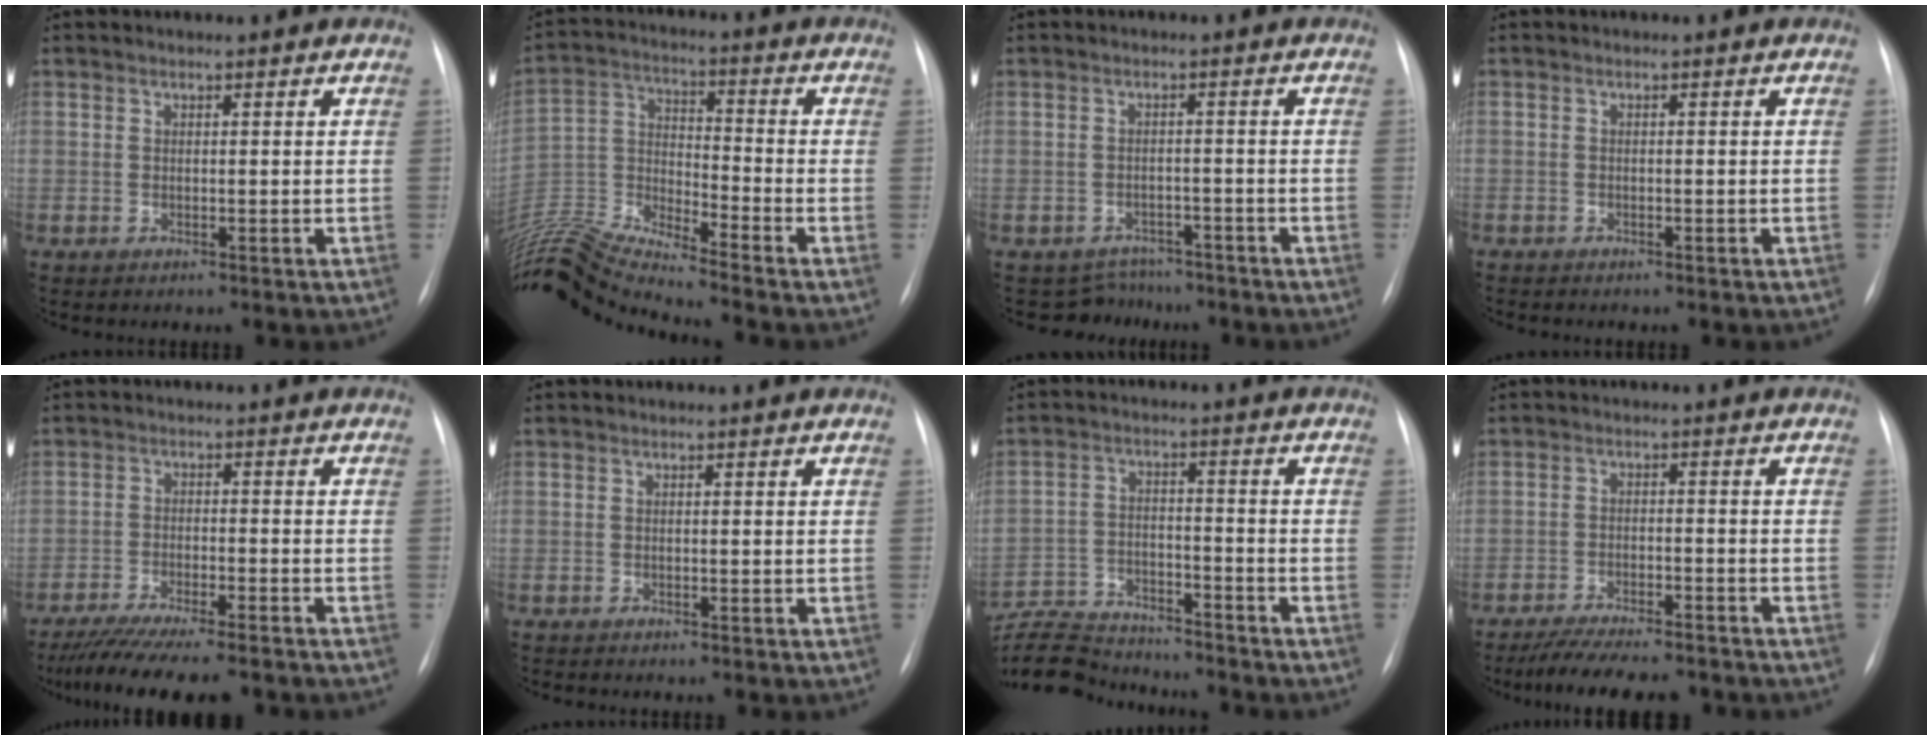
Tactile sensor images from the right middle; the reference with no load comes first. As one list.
[{"total": 14.7, "force": [-14.0, -1.6, 4.2], "torque": [-0.091, 0.018, -0.267]}, {"total": 4.5, "force": [-3.9, 1.8, -1.2], "torque": [0.018, 0.017, -0.058]}, {"total": 1.5, "force": [-1.3, 0.7, 0.5], "torque": [-0.008, 0.002, -0.017]}, {"total": 12.4, "force": [-10.5, 1.2, 6.4], "torque": [-0.098, -0.023, -0.160]}, {"total": 0.0}, {"total": 11.7, "force": [-11.4, 1.9, 2.3], "torque": [-0.048, 0.013, -0.192]}, {"total": 11.2, "force": [-9.9, 2.1, 4.9], "torque": [-0.075, -0.005, -0.146]}]